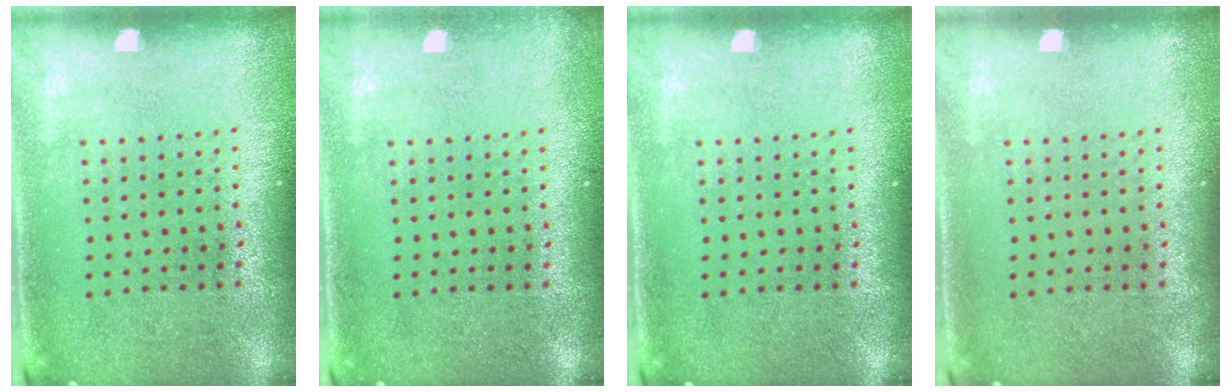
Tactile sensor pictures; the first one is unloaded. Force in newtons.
{"total": 0.7, "press": 0.7, "slide": 0.0}
{"total": 0.0}
{"total": 0.0}